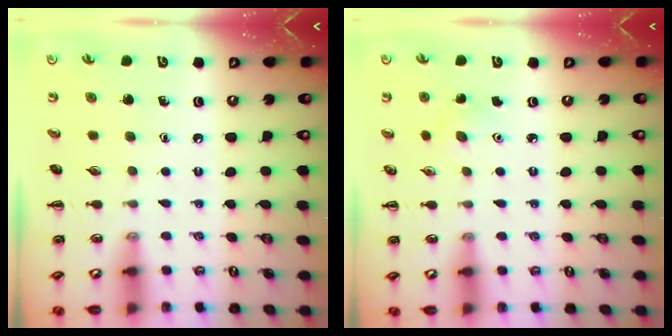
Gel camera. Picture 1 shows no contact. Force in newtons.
{"total": 2.9, "press": 2.8, "slide": 0.8}